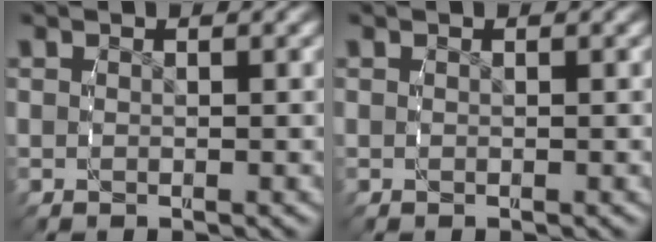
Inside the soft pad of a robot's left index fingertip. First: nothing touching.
{"total": 0.0}